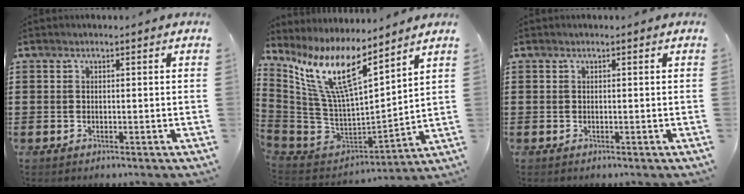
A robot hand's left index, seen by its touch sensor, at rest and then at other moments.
{"total": 13.6, "force": [8.2, 3.4, 10.3], "torque": [-0.243, -0.055, 0.138]}
{"total": 0.0}